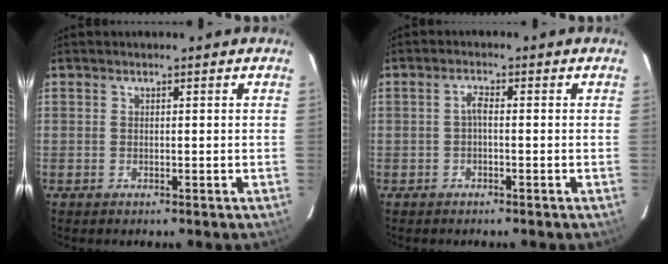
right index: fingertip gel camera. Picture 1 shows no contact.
{"total": 1.5, "force": [-0.4, 0.4, 1.3], "torque": [-0.027, 0.007, -0.009]}